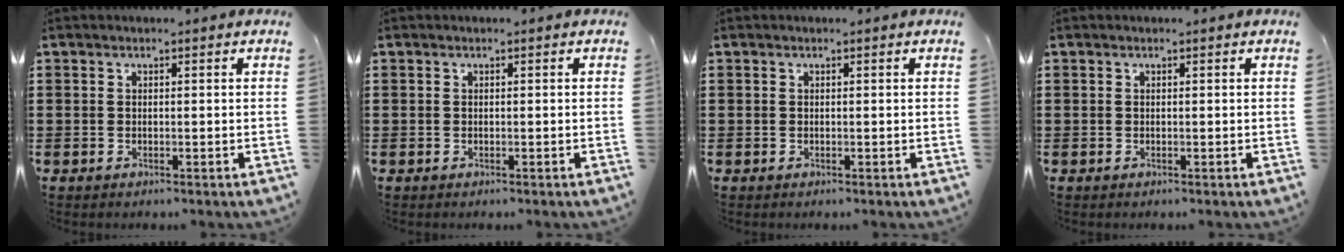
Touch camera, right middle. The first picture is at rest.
{"total": 0.0}
{"total": 0.0}
{"total": 0.0}